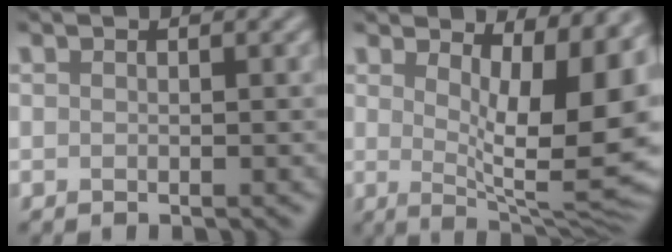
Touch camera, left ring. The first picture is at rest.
{"total": 12.6, "force": [3.2, 4.6, 11.2], "torque": [-0.121, -0.006, 0.051]}